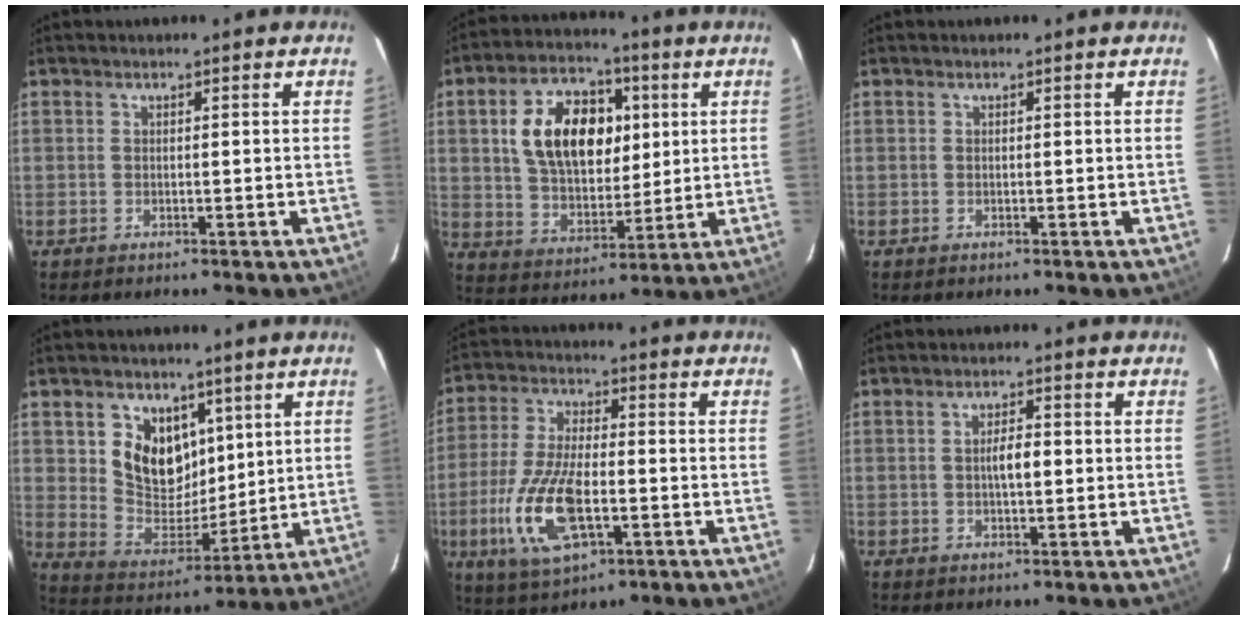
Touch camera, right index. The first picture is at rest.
{"total": 15.9, "force": [3.9, 10.0, 11.8], "torque": [-0.220, 0.026, 0.077]}
{"total": 0.0}
{"total": 11.7, "force": [5.0, 9.0, 5.4], "torque": [-0.106, -0.003, 0.111]}
{"total": 15.0, "force": [-4.6, 6.3, 12.8], "torque": [-0.277, -0.013, -0.083]}
{"total": 3.0, "force": [0.0, 0.8, 2.8], "torque": [-0.051, 0.004, 0.001]}